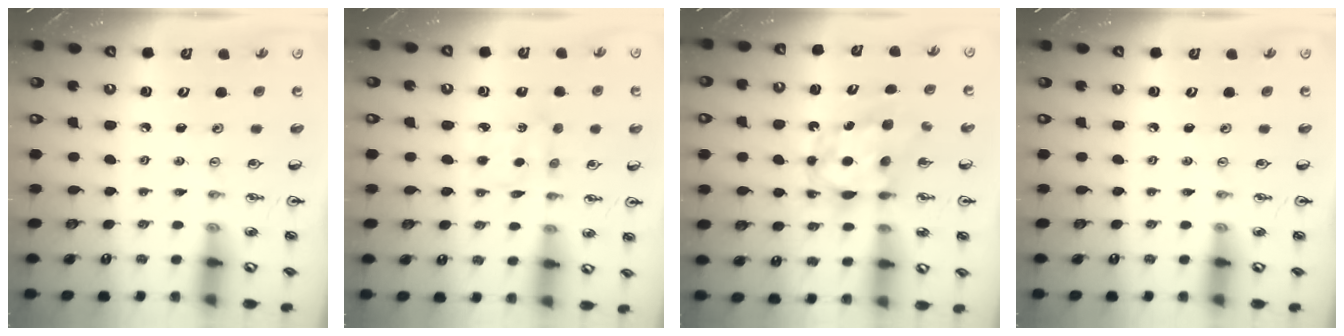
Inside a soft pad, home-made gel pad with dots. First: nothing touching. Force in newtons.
{"total": 4.7, "press": 4.7, "slide": 0.3}
{"total": 6.8, "press": 6.8, "slide": 0.2}
{"total": 0.0}